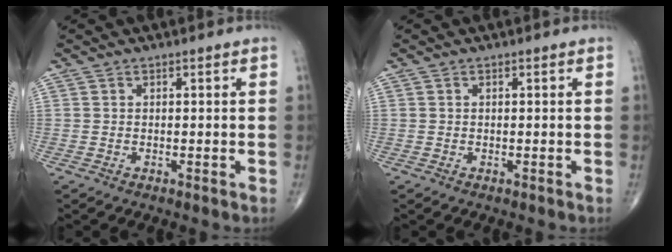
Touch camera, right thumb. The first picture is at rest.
{"total": 0.0}